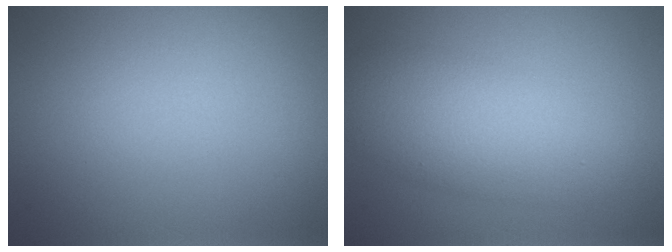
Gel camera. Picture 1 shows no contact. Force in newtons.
{"total": 5.4, "press": 5.4, "slide": 0.1}